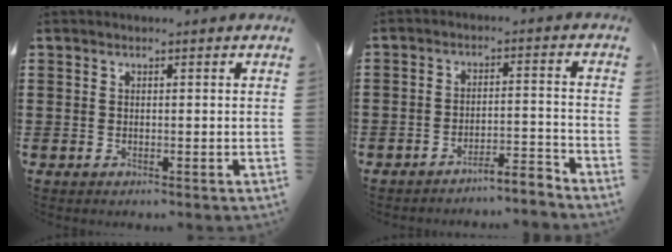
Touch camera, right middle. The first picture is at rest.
{"total": 4.4, "force": [-4.4, -0.1, 0.3], "torque": [-0.008, 0.001, -0.091]}